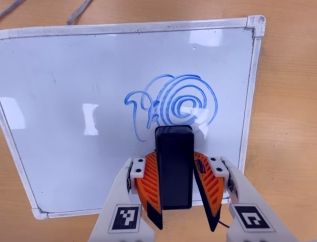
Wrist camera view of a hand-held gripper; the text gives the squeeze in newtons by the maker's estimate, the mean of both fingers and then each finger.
{"total": 4.9, "left": 4.5, "right": 5.4}